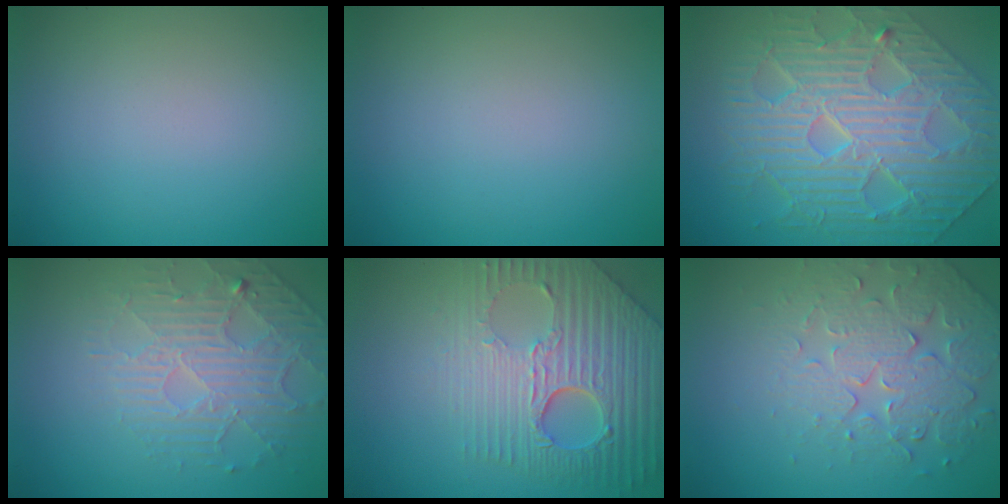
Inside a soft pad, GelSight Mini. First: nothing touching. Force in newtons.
{"total": 0.0}
{"total": 10.4, "press": 7.7, "slide": 6.9}
{"total": 4.7, "press": 3.4, "slide": 3.2}
{"total": 8.4, "press": 5.9, "slide": 6.0}
{"total": 4.1, "press": 3.9, "slide": 1.3}